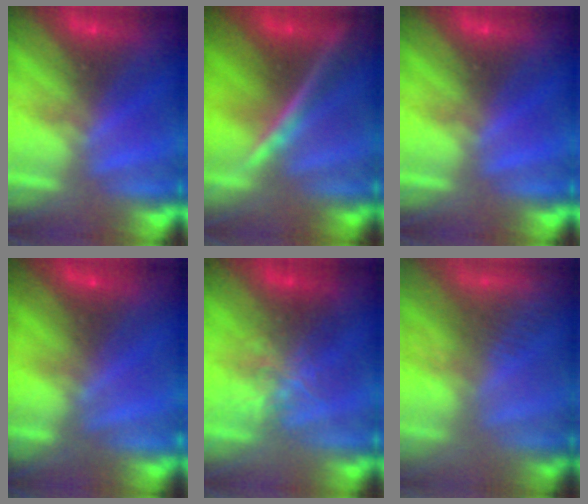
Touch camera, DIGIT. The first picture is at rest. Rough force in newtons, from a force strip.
{"total": 4.6}
{"total": 0.0}
{"total": 7.7}
{"total": 2.5}
{"total": 3.3}